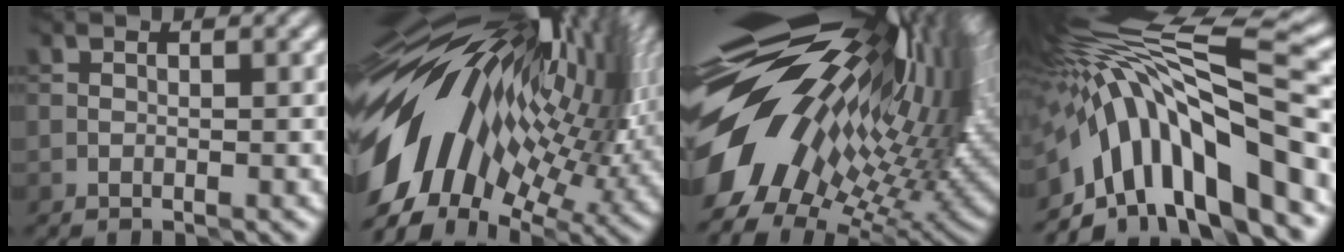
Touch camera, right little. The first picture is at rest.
{"total": 18.8, "force": [1.3, 8.4, 16.8], "torque": [-0.279, -0.020, 0.015]}
{"total": 18.1, "force": [3.3, 7.9, 16.0], "torque": [-0.269, -0.024, 0.059]}
{"total": 13.1, "force": [-4.5, 4.0, 11.6], "torque": [-0.188, 0.016, -0.056]}